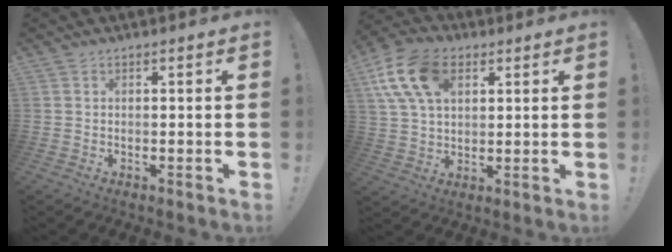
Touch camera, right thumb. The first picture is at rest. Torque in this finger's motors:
{"motor_torque": [-0.19, 0.91, 1.18, 0.31, 0.40]}